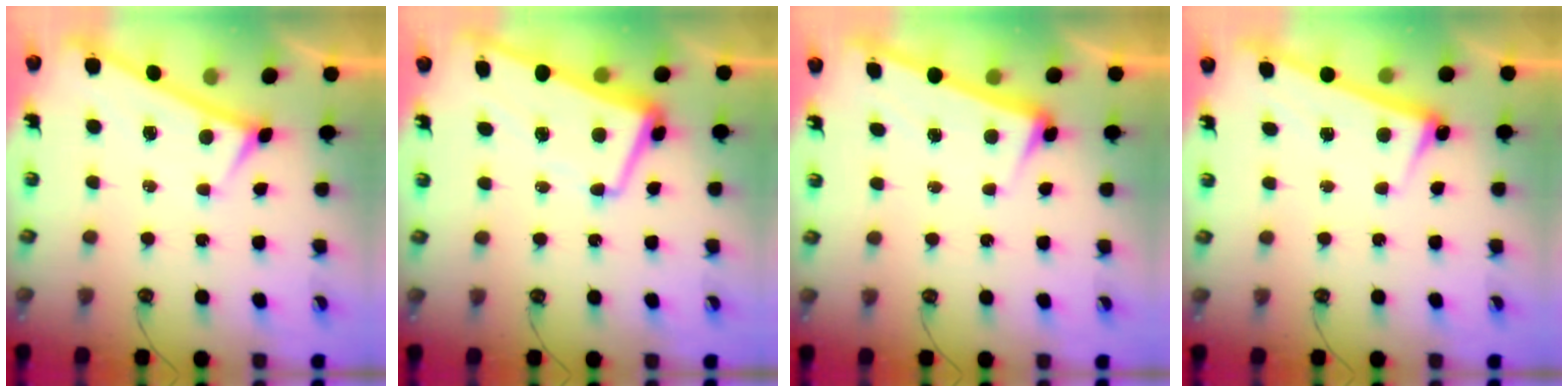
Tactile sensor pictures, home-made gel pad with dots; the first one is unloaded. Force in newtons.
{"total": 2.6, "press": 2.4, "slide": 1.1}
{"total": 3.4, "press": 3.2, "slide": 1.2}
{"total": 2.6, "press": 2.5, "slide": 0.7}